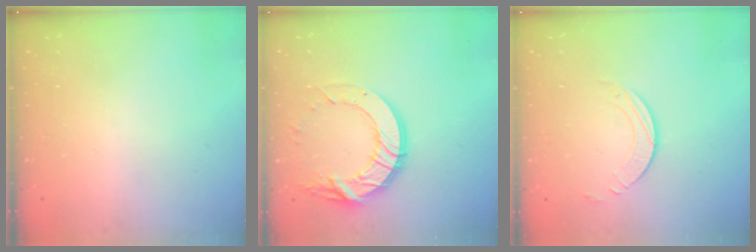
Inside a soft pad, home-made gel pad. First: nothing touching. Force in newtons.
{"total": 14.2, "press": 14.2, "slide": 1.6}
{"total": 2.2, "press": 2.2, "slide": 0.2}